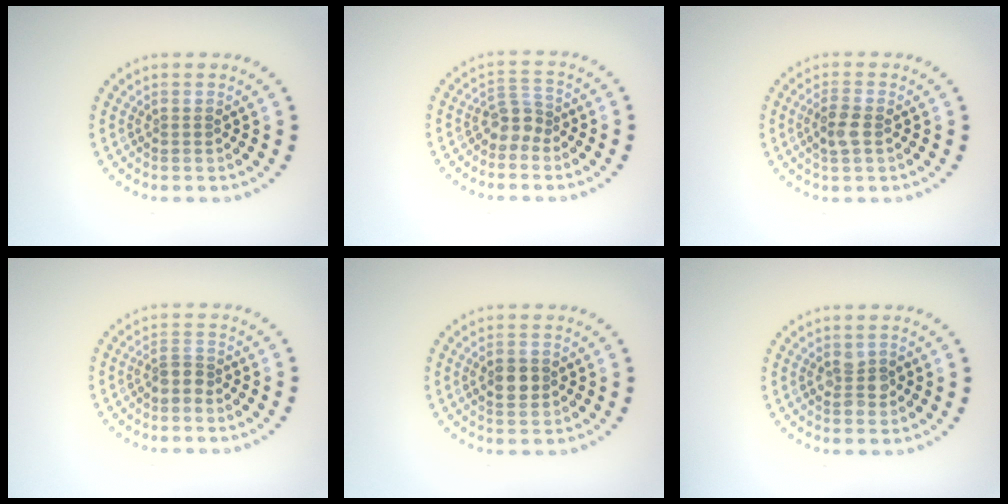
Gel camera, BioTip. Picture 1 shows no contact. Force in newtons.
{"total": 2.3, "press": 1.8, "slide": 1.4}
{"total": 2.2, "press": 2.1, "slide": 0.5}
{"total": 1.8, "press": 1.3, "slide": 1.2}
{"total": 2.9, "press": 2.9, "slide": 0.0}
{"total": 2.0, "press": 2.0, "slide": 0.3}